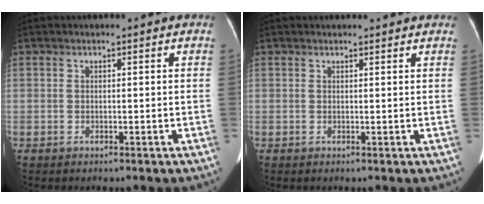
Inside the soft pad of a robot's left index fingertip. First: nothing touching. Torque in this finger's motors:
{"motor_torque": [0.25, -0.54, 0.03, 0.00]}